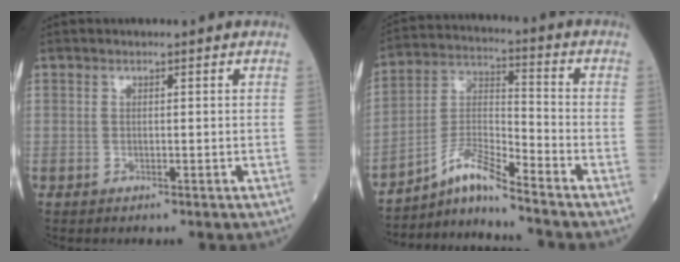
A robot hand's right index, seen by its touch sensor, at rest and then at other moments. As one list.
[{"total": 7.7, "force": [-6.7, -0.5, 3.8], "torque": [-0.087, 0.002, -0.122]}]